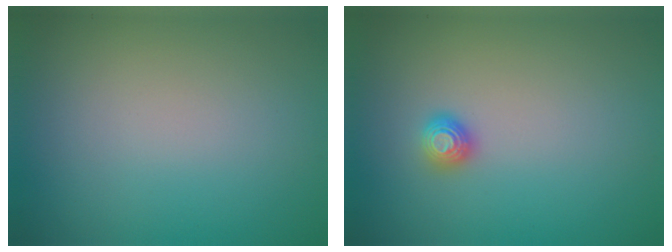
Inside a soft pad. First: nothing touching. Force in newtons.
{"total": 1.1, "press": 1.1, "slide": 0.2}